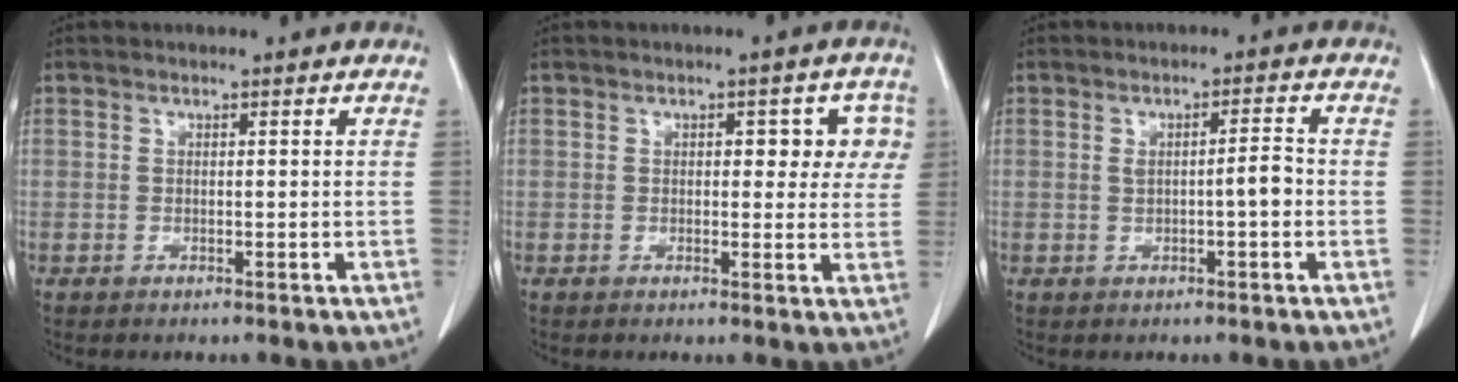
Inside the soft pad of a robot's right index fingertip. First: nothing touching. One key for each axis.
{"total": 5.7, "fx": 1.6, "fy": 3.1, "fz": 4.5, "tx": -0.034, "ty": 0.020, "tz": 0.016}
{"total": 3.1, "fx": -0.3, "fy": 0.4, "fz": 3.0, "tx": -0.050, "ty": 0.005, "tz": -0.003}